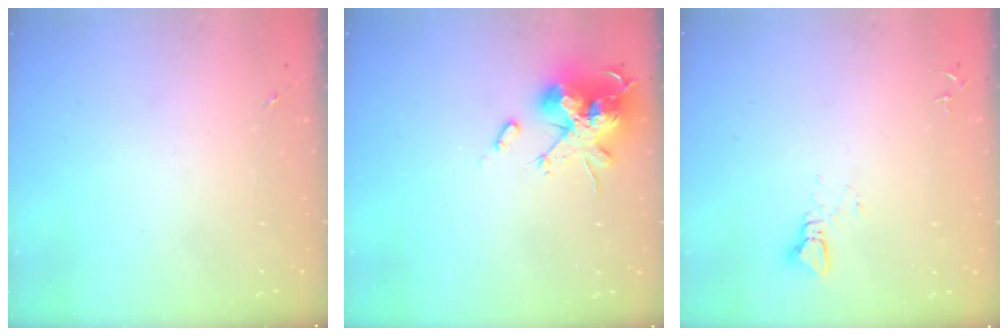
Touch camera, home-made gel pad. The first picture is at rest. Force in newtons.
{"total": 18.5, "press": 18.5, "slide": 0.1}
{"total": 2.4, "press": 2.4, "slide": 0.1}